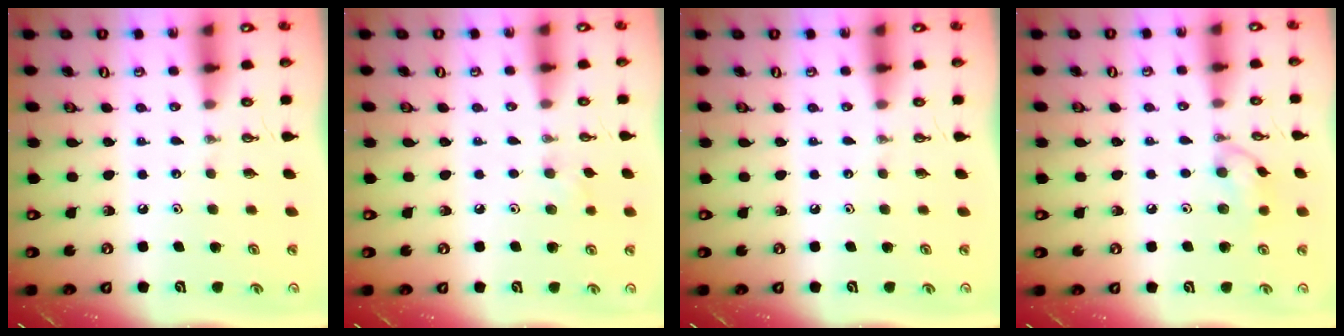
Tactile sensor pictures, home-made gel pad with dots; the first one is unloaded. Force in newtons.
{"total": 5.3, "press": 5.2, "slide": 0.9}
{"total": 0.0}
{"total": 8.5, "press": 8.4, "slide": 1.6}